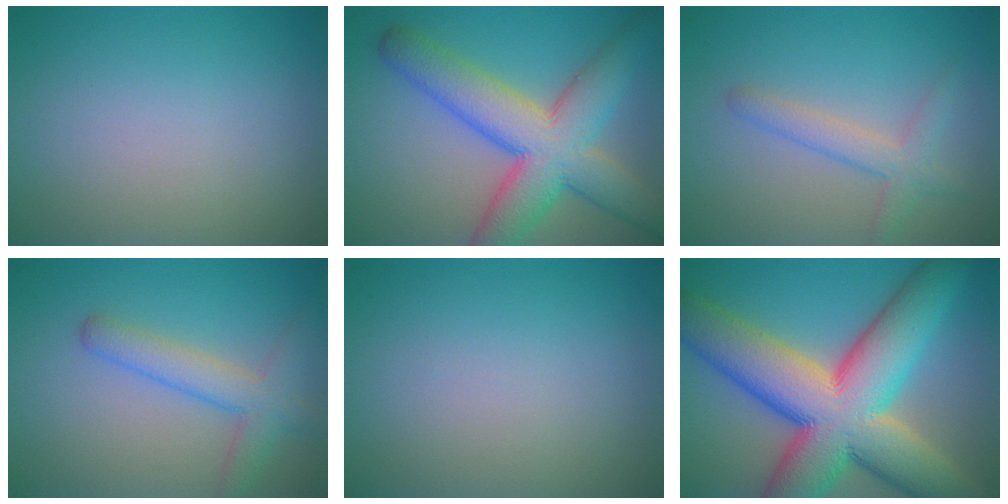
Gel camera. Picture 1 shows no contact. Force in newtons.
{"total": 9.9, "press": 9.9, "slide": 0.4}
{"total": 2.7, "press": 2.6, "slide": 0.1}
{"total": 3.8, "press": 3.8, "slide": 0.2}
{"total": 0.0}
{"total": 16.2, "press": 16.2, "slide": 0.8}